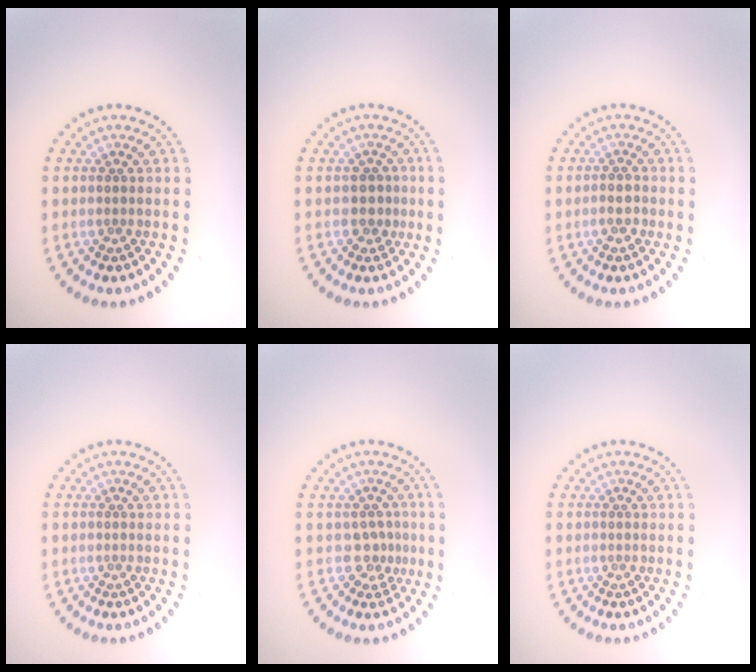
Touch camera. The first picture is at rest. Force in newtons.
{"total": 1.6, "press": 1.4, "slide": 0.9}
{"total": 1.5, "press": 1.4, "slide": 0.6}
{"total": 0.0}
{"total": 2.0, "press": 1.4, "slide": 1.4}
{"total": 0.0}